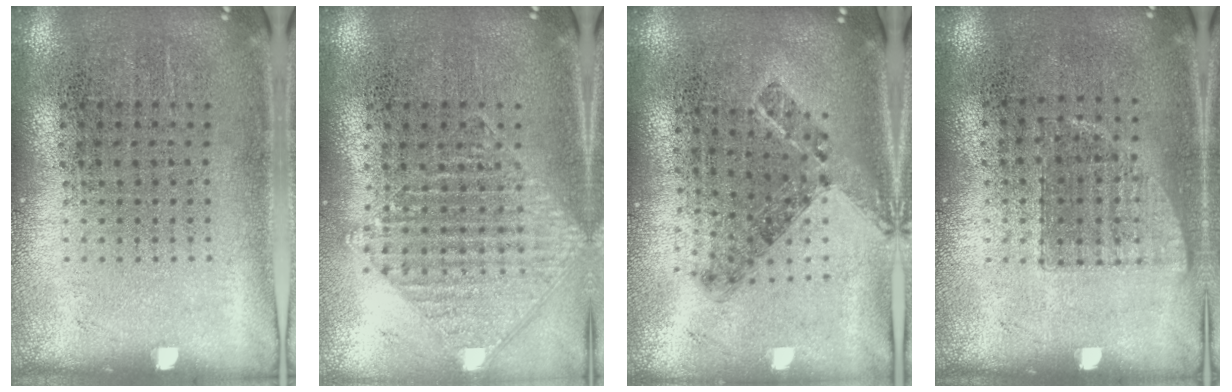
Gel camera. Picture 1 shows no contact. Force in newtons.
{"total": 1.0, "press": 1.0, "slide": 0.1}
{"total": 0.8, "press": 0.7, "slide": 0.4}
{"total": 0.7, "press": 0.6, "slide": 0.3}